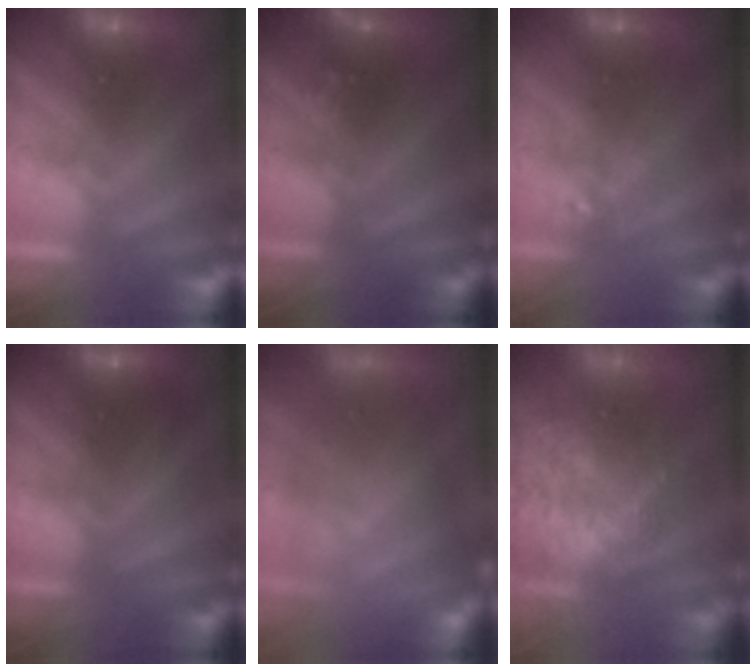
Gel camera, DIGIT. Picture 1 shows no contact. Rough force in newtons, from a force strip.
{"total": 2.4}
{"total": 2.3}
{"total": 2.5}
{"total": 9.8}
{"total": 11.2}